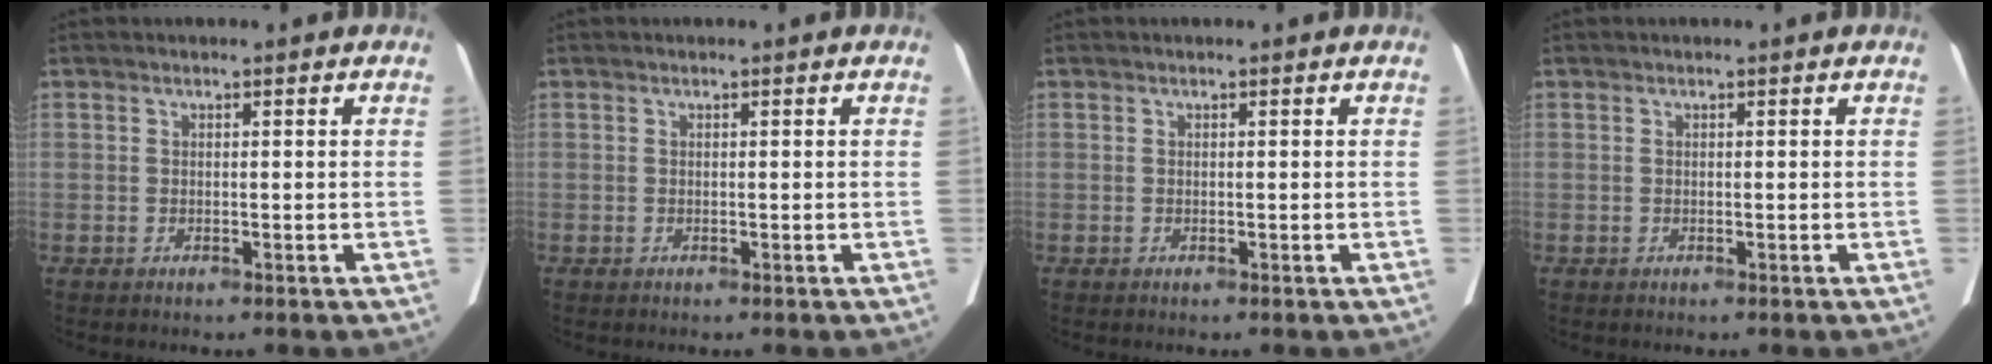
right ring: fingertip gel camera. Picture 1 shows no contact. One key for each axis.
{"total": 0.0}
{"total": 0.0}
{"total": 0.0}